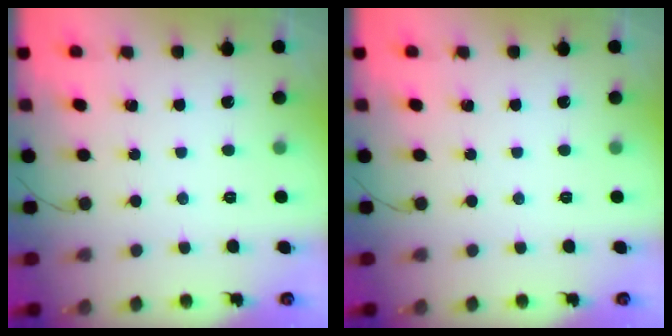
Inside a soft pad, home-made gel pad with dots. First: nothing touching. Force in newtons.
{"total": 0.0}